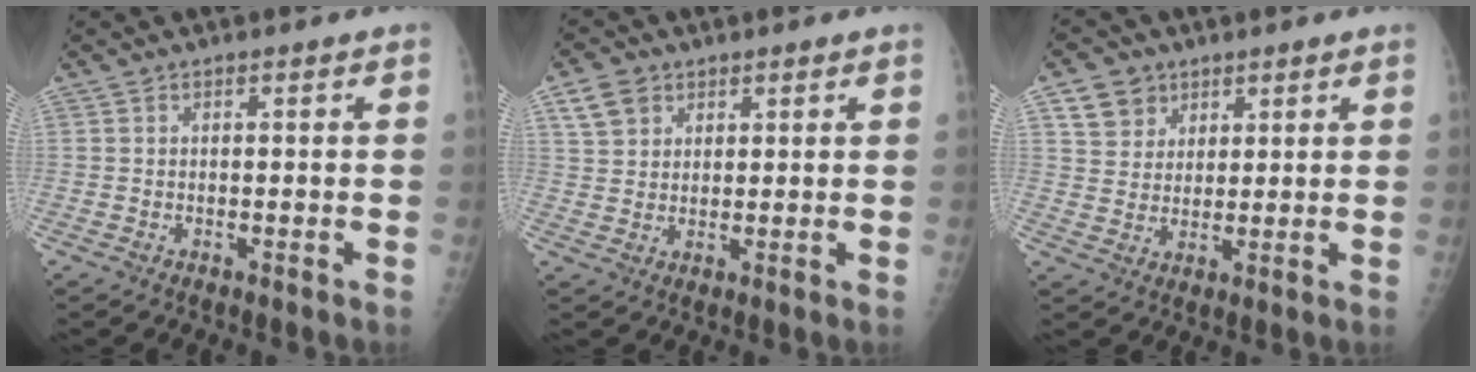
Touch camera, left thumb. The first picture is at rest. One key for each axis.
{"total": 5.3, "fx": 2.8, "fy": 3.9, "fz": 2.1, "tx": -0.025, "ty": -0.008, "tz": 0.056}
{"total": 6.3, "fx": 3.4, "fy": 5.1, "fz": 1.5, "tx": -0.004, "ty": -0.016, "tz": 0.065}